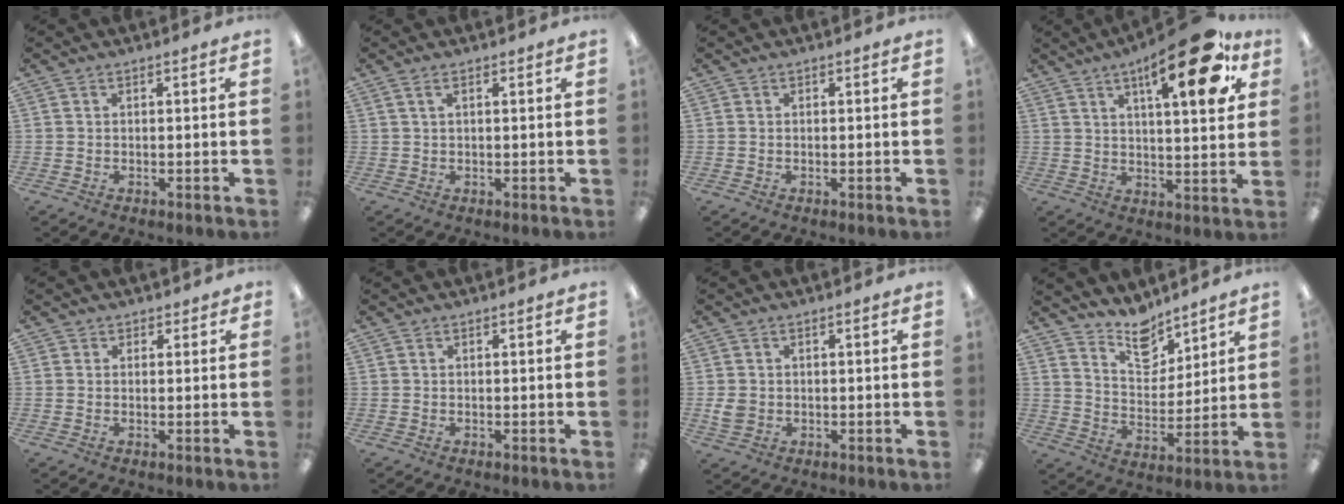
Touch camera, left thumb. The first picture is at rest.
{"total": 2.0, "force": [0.9, 0.7, 1.7], "torque": [-0.038, 0.003, 0.016]}
{"total": 0.0}
{"total": 19.1, "force": [10.0, 5.7, 15.2], "torque": [-0.214, -0.044, 0.145]}
{"total": 1.2, "force": [0.6, 1.0, 0.0], "torque": [0.009, 0.000, 0.009]}
{"total": 0.0}
{"total": 3.2, "force": [0.2, 2.7, 1.8], "torque": [-0.040, 0.005, 0.002]}
{"total": 10.8, "force": [9.2, 4.8, 2.9], "torque": [-0.036, -0.068, 0.170]}